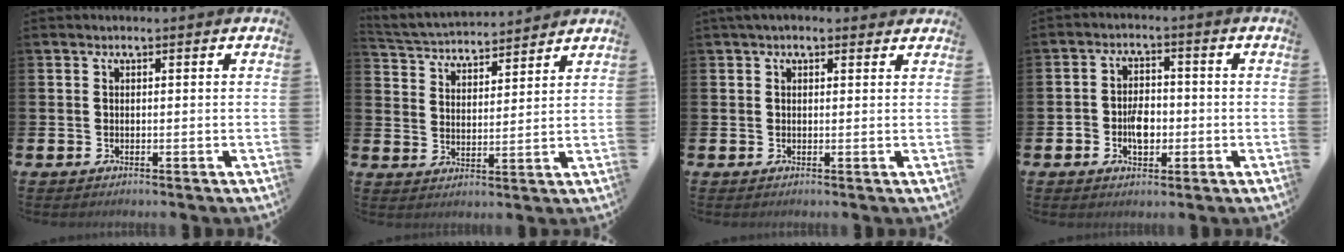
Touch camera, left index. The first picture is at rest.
{"total": 4.1, "force": [4.0, 0.8, -0.1], "torque": [-0.022, -0.029, 0.068]}
{"total": 1.6, "force": [1.3, 0.7, 0.6], "torque": [-0.003, 0.002, 0.020]}
{"total": 4.0, "force": [-1.1, 2.8, 2.8], "torque": [-0.038, -0.001, -0.024]}